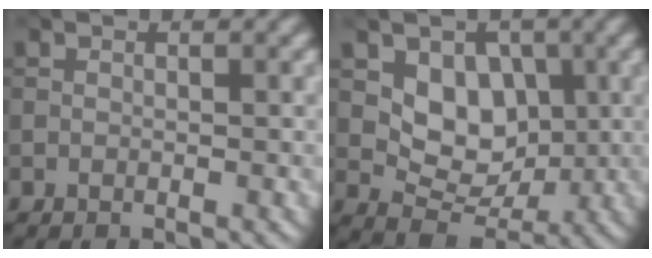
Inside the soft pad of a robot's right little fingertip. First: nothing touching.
{"total": 5.0, "force": [0.5, 3.7, 3.2], "torque": [-0.048, -0.012, 0.006]}